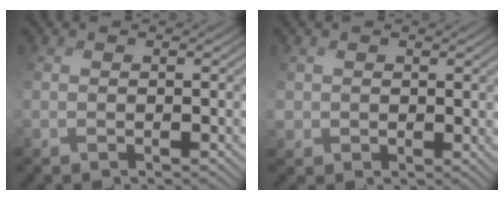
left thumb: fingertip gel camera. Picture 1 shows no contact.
{"total": 1.3, "force": [0.6, 1.1, -0.4], "torque": [0.002, 0.000, 0.001]}